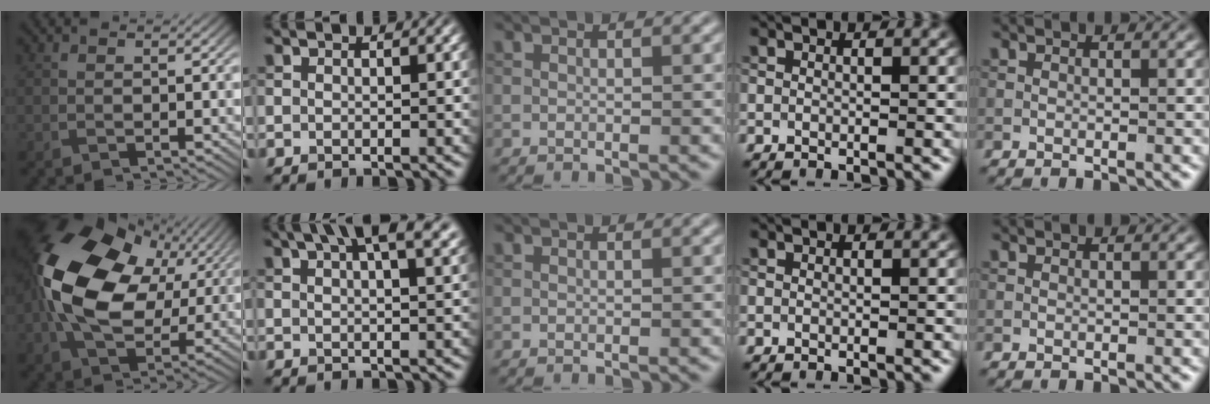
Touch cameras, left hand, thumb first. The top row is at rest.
{"thumb": {"total": 19.5, "force": [4.4, 13.2, 13.7], "torque": [-0.302, 0.011, 0.083]}, "index": {"total": 8.6, "force": [5.3, 3.0, 6.1], "torque": [-0.061, 0.032, 0.055]}}